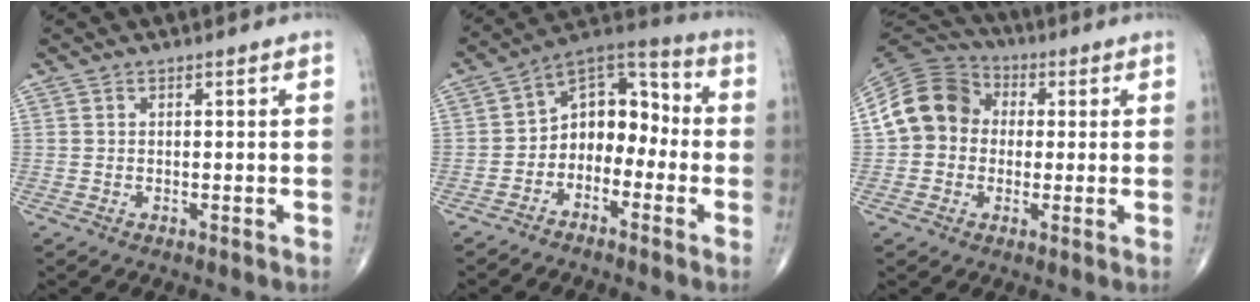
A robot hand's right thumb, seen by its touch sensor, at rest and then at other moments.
{"total": 10.8, "force": [-2.7, 7.7, 7.1], "torque": [-0.073, 0.062, -0.065]}
{"total": 12.2, "force": [0.7, 10.5, 6.1], "torque": [-0.099, 0.032, 0.000]}